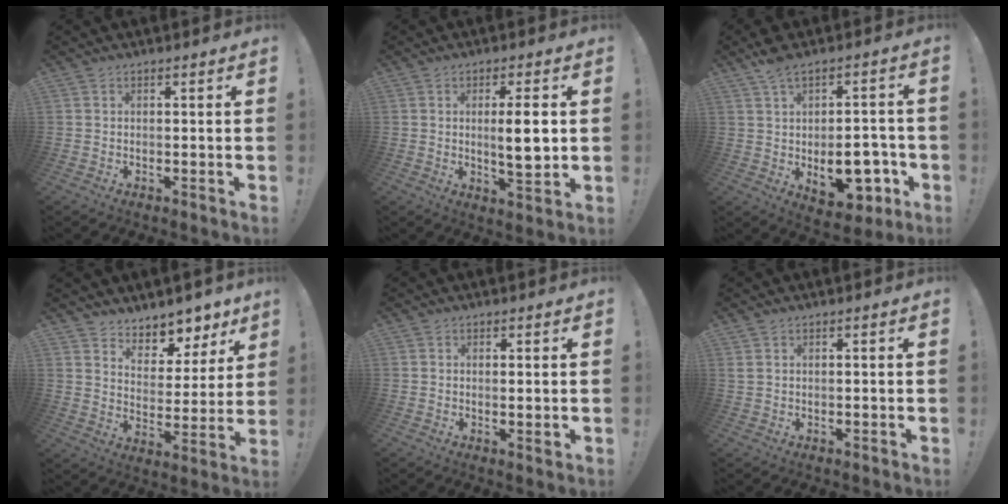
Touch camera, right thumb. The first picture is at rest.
{"total": 8.4, "force": [0.5, 1.6, 8.2], "torque": [-0.134, -0.008, 0.002]}
{"total": 15.6, "force": [-2.0, 8.4, 13.0], "torque": [-0.181, 0.017, -0.022]}
{"total": 8.3, "force": [7.2, 3.9, 1.1], "torque": [-0.007, -0.076, 0.134]}
{"total": 1.6, "force": [0.4, 0.0, 1.6], "torque": [-0.022, -0.004, 0.004]}
{"total": 0.8, "force": [0.3, 0.3, 0.7], "torque": [-0.022, 0.003, 0.008]}